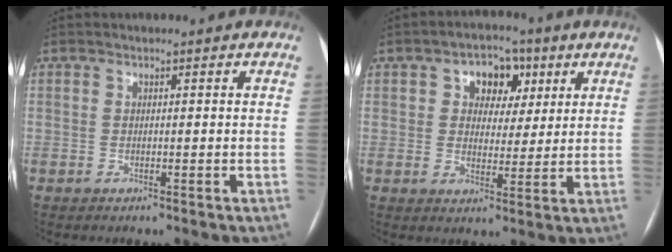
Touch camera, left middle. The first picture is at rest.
{"total": 6.6, "force": [2.7, 4.8, 3.7], "torque": [-0.047, 0.023, 0.042]}